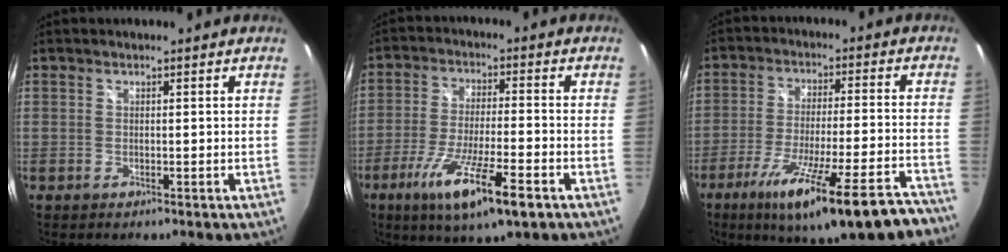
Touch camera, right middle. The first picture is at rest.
{"total": 13.9, "force": [-7.4, 1.9, 11.6], "torque": [-0.230, -0.035, -0.129]}
{"total": 22.9, "force": [-17.1, 3.7, 14.7], "torque": [-0.241, -0.054, -0.247]}